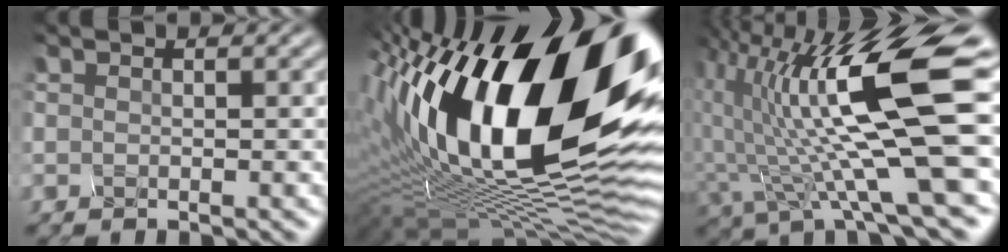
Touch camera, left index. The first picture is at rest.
{"total": 20.2, "force": [4.3, 9.0, 17.6], "torque": [-0.308, 0.025, 0.060]}
{"total": 13.0, "force": [2.1, 2.7, 12.5], "torque": [-0.216, 0.000, 0.040]}